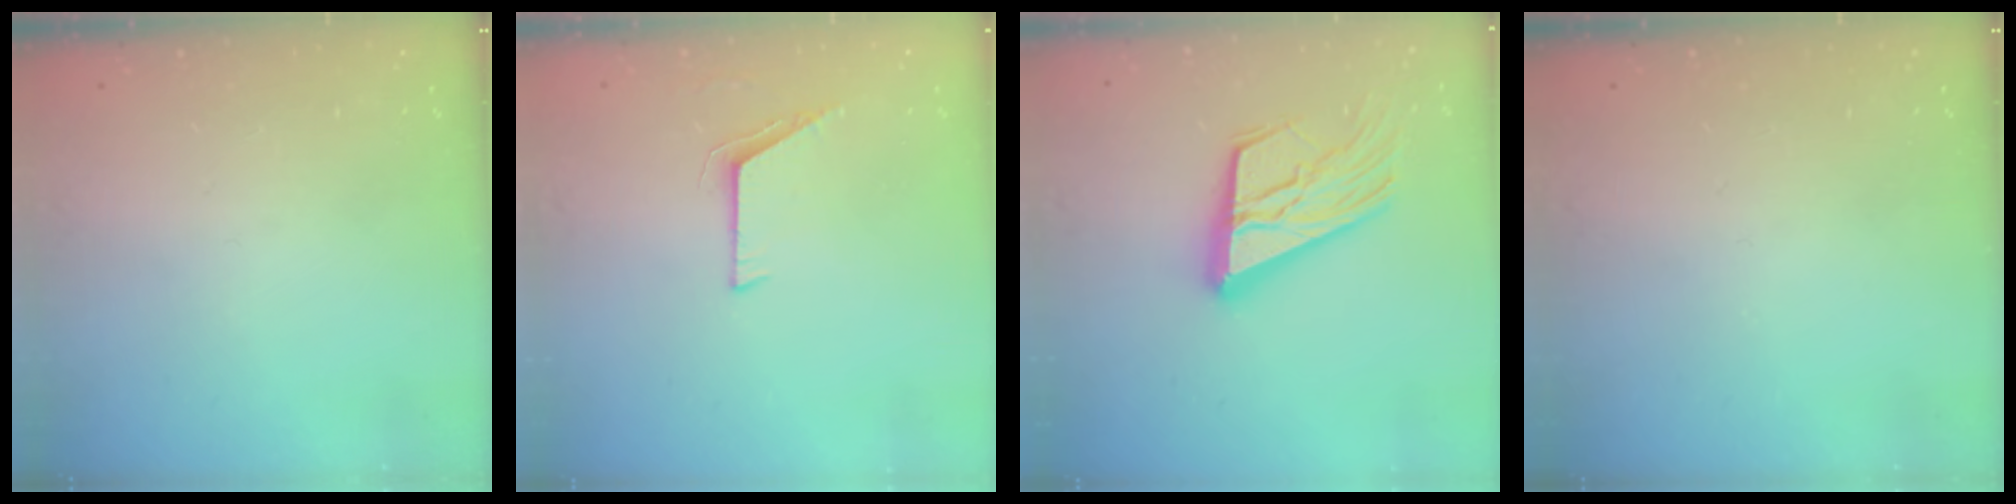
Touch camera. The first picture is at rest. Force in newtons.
{"total": 6.1, "press": 6.0, "slide": 0.6}
{"total": 19.1, "press": 19.0, "slide": 2.5}
{"total": 0.0}